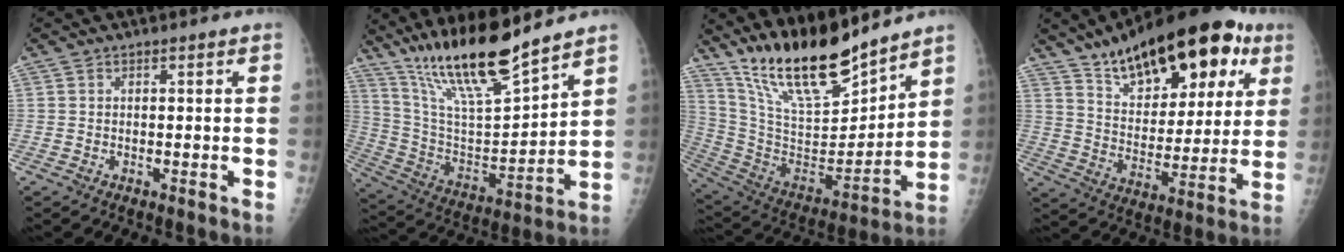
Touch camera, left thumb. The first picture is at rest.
{"total": 18.8, "force": [15.0, 2.5, 11.0], "torque": [-0.180, -0.076, 0.284]}
{"total": 20.6, "force": [17.0, 5.1, 10.5], "torque": [-0.151, -0.107, 0.315]}
{"total": 25.4, "force": [14.5, 12.0, 17.1], "torque": [-0.220, -0.025, 0.227]}